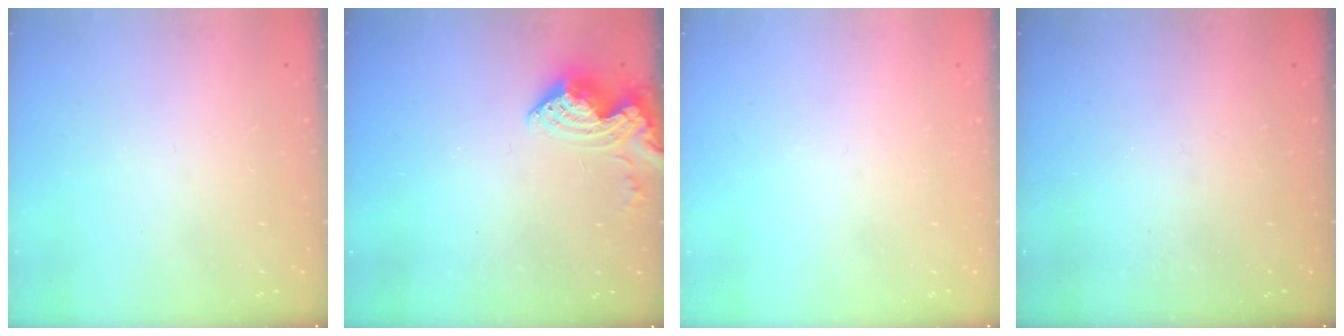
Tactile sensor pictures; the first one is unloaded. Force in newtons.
{"total": 9.7, "press": 9.7, "slide": 1.2}
{"total": 0.0}
{"total": 0.8, "press": 0.8, "slide": 0.3}